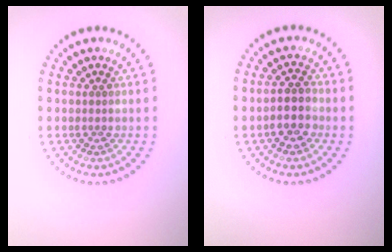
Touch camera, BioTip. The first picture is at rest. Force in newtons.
{"total": 2.9, "press": 2.7, "slide": 0.9}